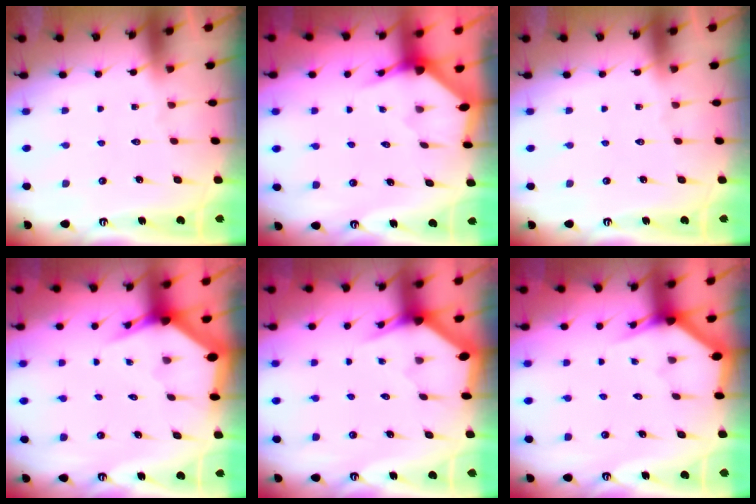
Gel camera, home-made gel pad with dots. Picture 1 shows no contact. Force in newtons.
{"total": 3.0, "press": 3.0, "slide": 0.3}
{"total": 0.0}
{"total": 3.7, "press": 3.6, "slide": 0.3}
{"total": 3.0, "press": 3.0, "slide": 0.1}
{"total": 3.0, "press": 3.0, "slide": 0.1}